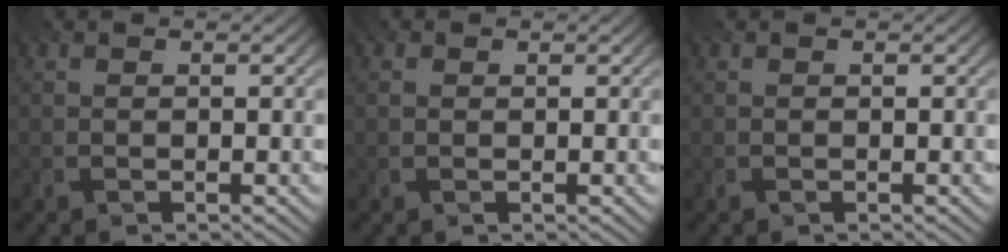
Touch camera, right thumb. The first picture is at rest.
{"total": 1.1, "force": [0.5, 0.9, 0.5], "torque": [-0.012, 0.001, 0.006]}
{"total": 0.0}